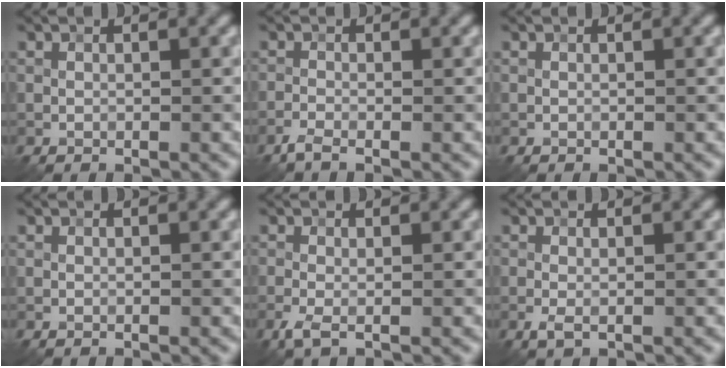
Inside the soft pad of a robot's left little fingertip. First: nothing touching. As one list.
[{"total": 1.5, "force": [-1.1, 0.2, 0.9], "torque": [-0.022, -0.004, -0.029]}, {"total": 0.0}, {"total": 0.0}, {"total": 1.6, "force": [-0.7, 0.4, 1.4], "torque": [-0.036, -0.005, -0.017]}, {"total": 1.2, "force": [-0.4, 0.3, 1.1], "torque": [-0.025, -0.004, -0.007]}]